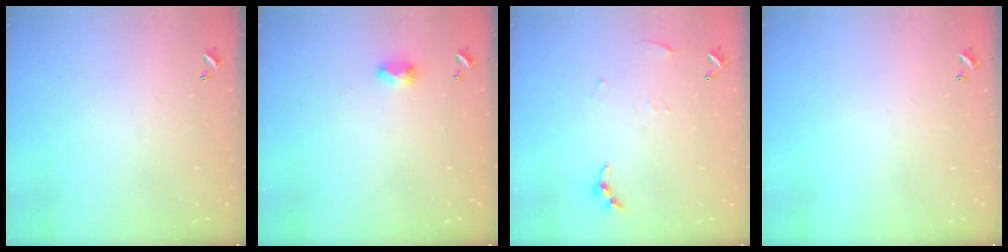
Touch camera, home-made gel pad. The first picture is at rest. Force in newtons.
{"total": 4.1, "press": 4.1, "slide": 0.5}
{"total": 4.6, "press": 4.6, "slide": 0.5}
{"total": 0.0}